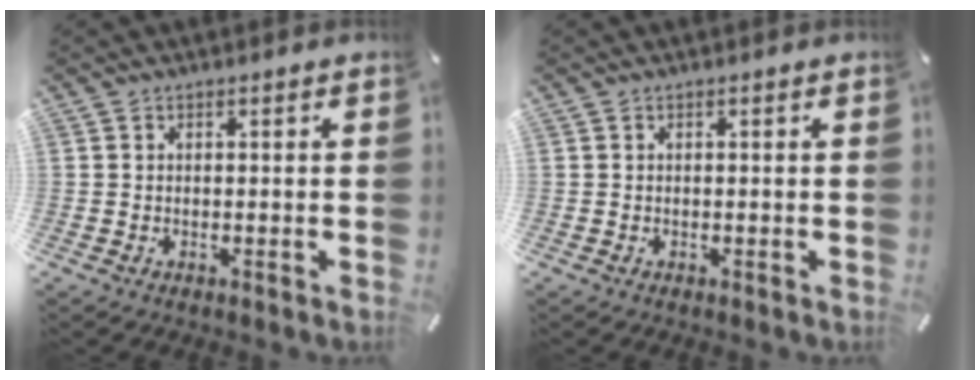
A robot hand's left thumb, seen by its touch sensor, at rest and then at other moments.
{"total": 0.0}